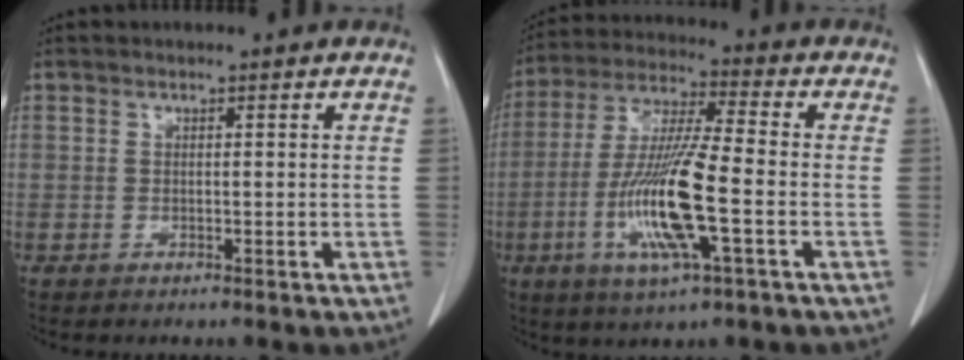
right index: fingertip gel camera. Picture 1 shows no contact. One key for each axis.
{"total": 14.4, "fx": -3.7, "fy": 1.0, "fz": 13.9, "tx": -0.286, "ty": -0.012, "tz": -0.071}